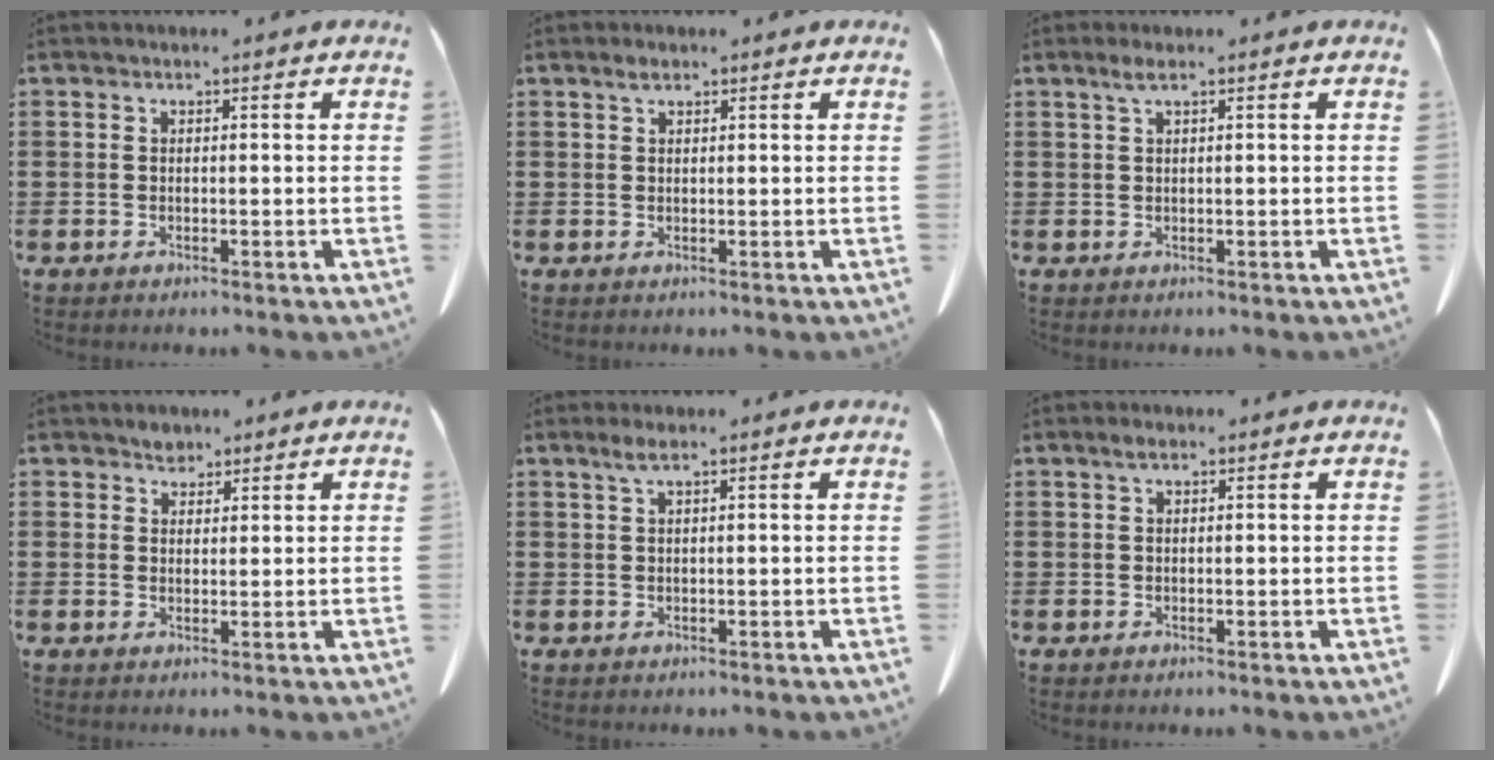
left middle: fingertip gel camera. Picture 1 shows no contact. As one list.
[{"total": 1.3, "force": [0.9, 0.5, 0.9], "torque": [-0.019, 0.003, 0.016]}, {"total": 1.5, "force": [0.7, 0.2, 1.3], "torque": [-0.028, 0.002, 0.012]}, {"total": 2.1, "force": [1.8, 1.0, 0.2], "torque": [-0.007, 0.005, 0.035]}, {"total": 1.9, "force": [0.9, 0.2, 1.6], "torque": [-0.034, 0.002, 0.016]}, {"total": 1.2, "force": [0.5, 0.5, 1.0], "torque": [-0.020, 0.004, 0.008]}]